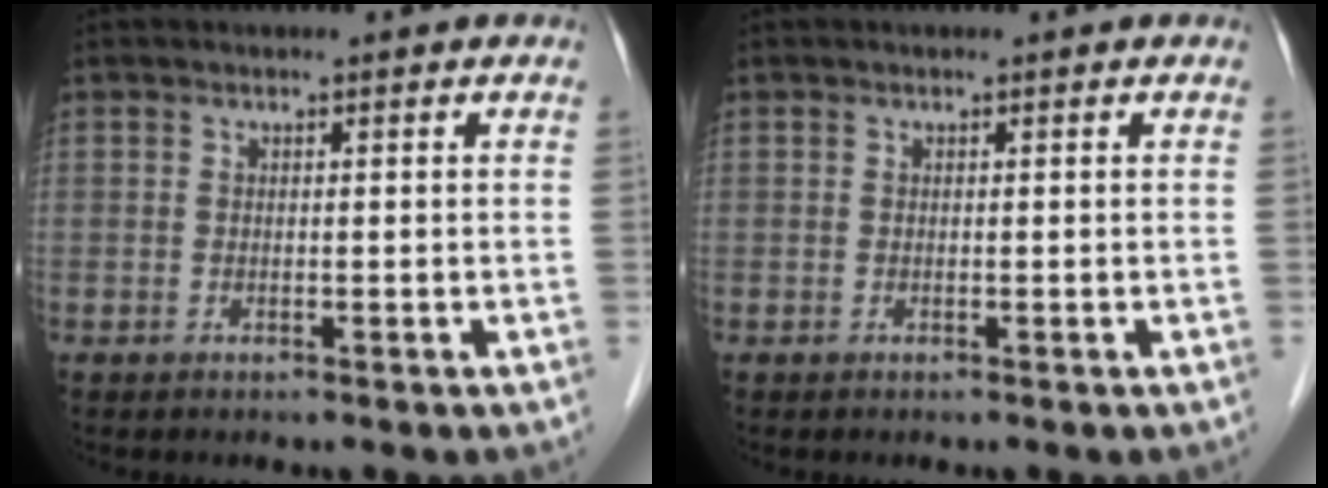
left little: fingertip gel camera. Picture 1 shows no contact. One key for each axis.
{"total": 0.0}